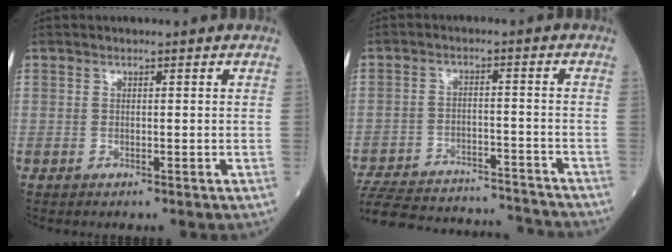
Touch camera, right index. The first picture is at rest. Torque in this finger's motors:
{"motor_torque": [-0.22, -0.36, -0.65, -0.21]}